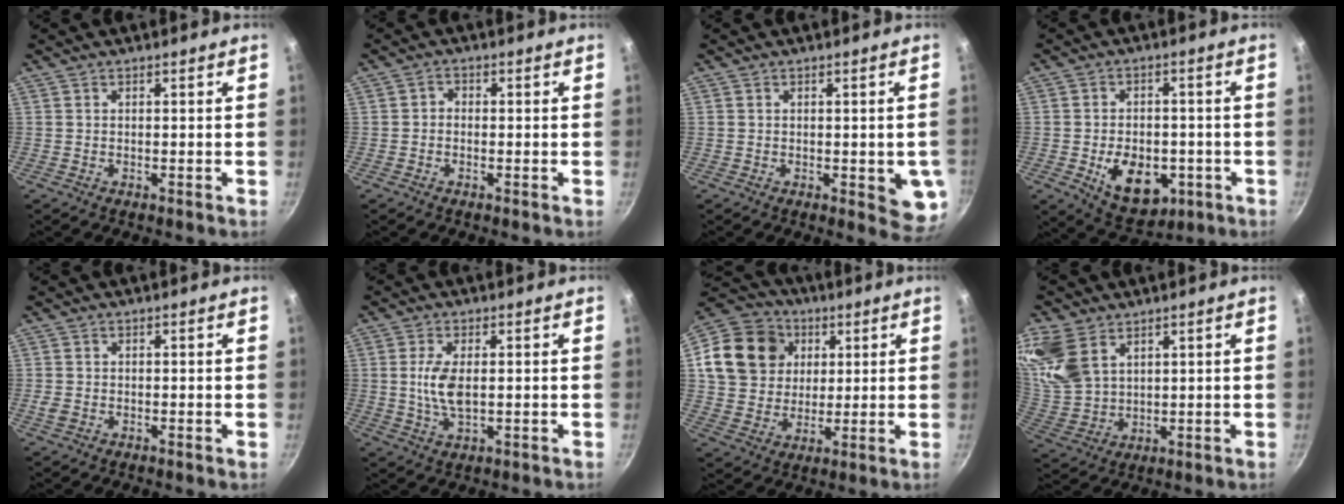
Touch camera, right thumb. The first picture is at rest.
{"total": 1.5, "force": [-0.4, 1.2, 0.7], "torque": [-0.011, 0.008, -0.011]}
{"total": 6.8, "force": [-1.0, 2.8, 6.1], "torque": [-0.050, -0.004, -0.009]}
{"total": 12.3, "force": [-3.4, 8.3, 8.4], "torque": [-0.096, 0.004, -0.036]}
{"total": 1.6, "force": [-0.5, 1.3, 0.9], "torque": [-0.017, 0.001, -0.010]}
{"total": 6.4, "force": [0.4, 3.0, 5.6], "torque": [-0.115, -0.003, 0.008]}
{"total": 16.9, "force": [4.6, 14.5, 7.4], "torque": [-0.126, 0.018, 0.081]}
{"total": 13.9, "force": [7.1, 9.1, 7.7], "torque": [-0.163, -0.011, 0.160]}